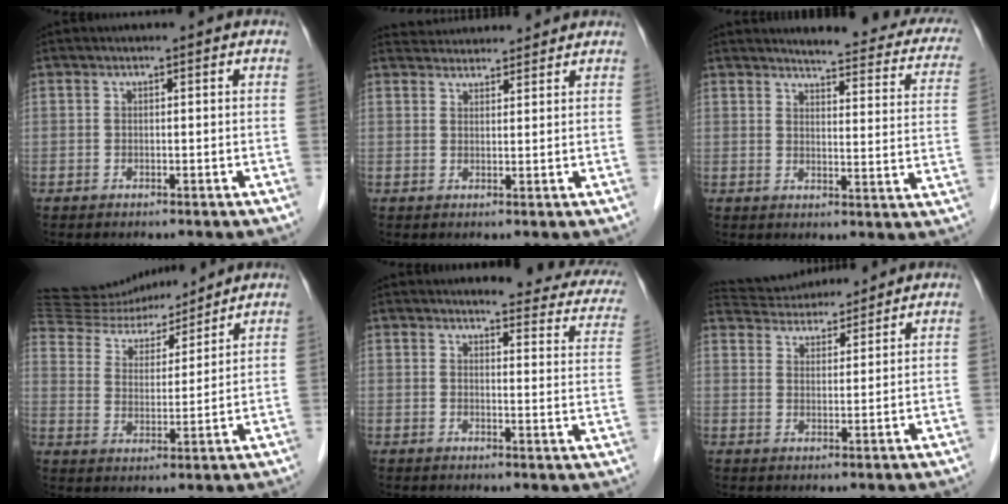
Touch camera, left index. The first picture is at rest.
{"total": 8.1, "force": [7.8, 1.7, 1.3], "torque": [-0.013, 0.031, 0.113]}
{"total": 17.0, "force": [15.2, 3.5, 6.8], "torque": [-0.054, -0.041, 0.153]}
{"total": 16.6, "force": [15.7, 4.1, 3.5], "torque": [-0.067, 0.011, 0.275]}
{"total": 13.3, "force": [12.0, 2.9, 5.0], "torque": [-0.025, -0.042, 0.107]}
{"total": 10.8, "force": [10.2, 2.4, 2.5], "torque": [-0.040, 0.025, 0.167]}